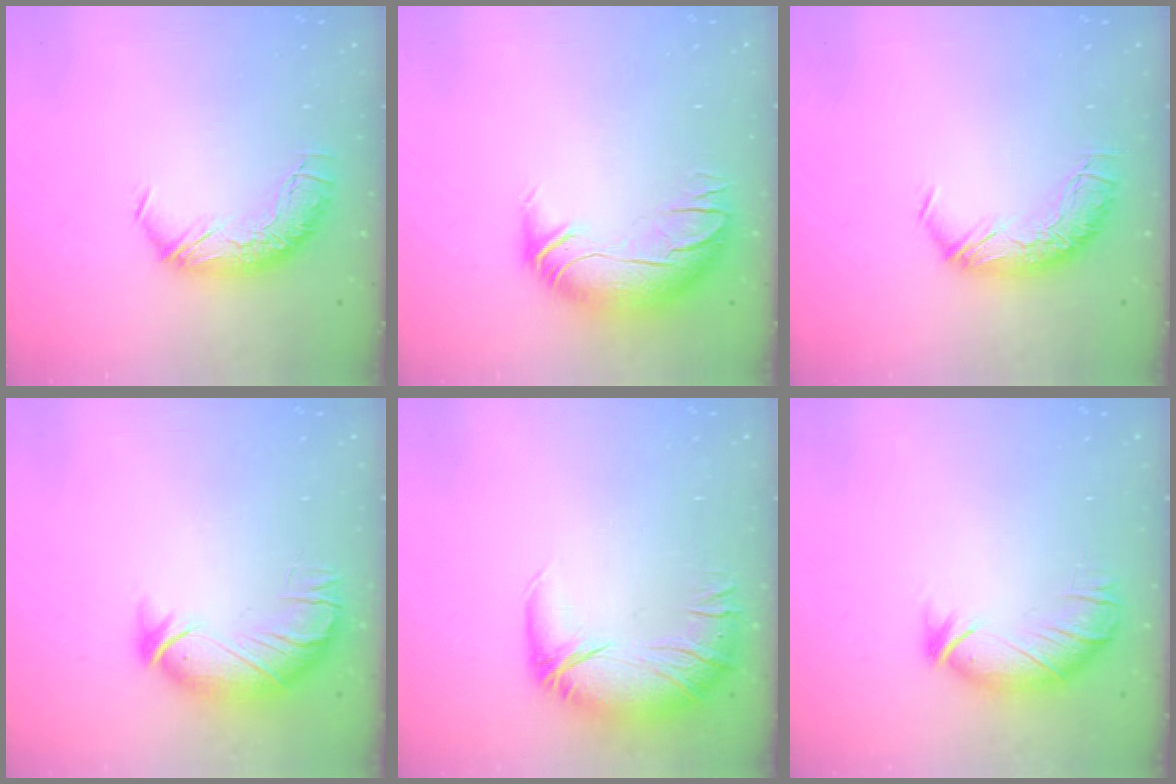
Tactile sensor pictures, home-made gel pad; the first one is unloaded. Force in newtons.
{"total": 3.0, "press": 0.4, "slide": 2.9}
{"total": 0.0}
{"total": 3.7, "press": 2.2, "slide": 2.9}
{"total": 3.1, "press": 2.0, "slide": 2.4}
{"total": 2.7, "press": 2.6, "slide": 0.9}